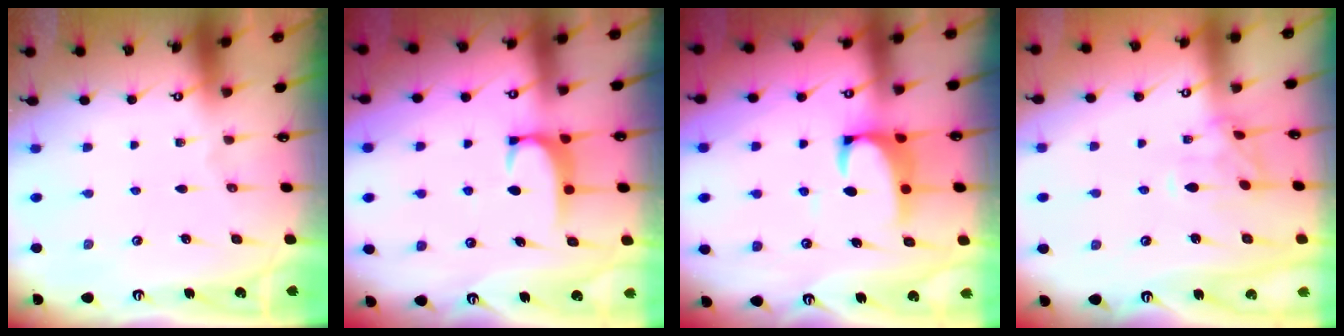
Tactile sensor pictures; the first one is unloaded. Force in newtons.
{"total": 2.0, "press": 1.9, "slide": 0.5}
{"total": 2.7, "press": 2.5, "slide": 1.1}
{"total": 0.0}